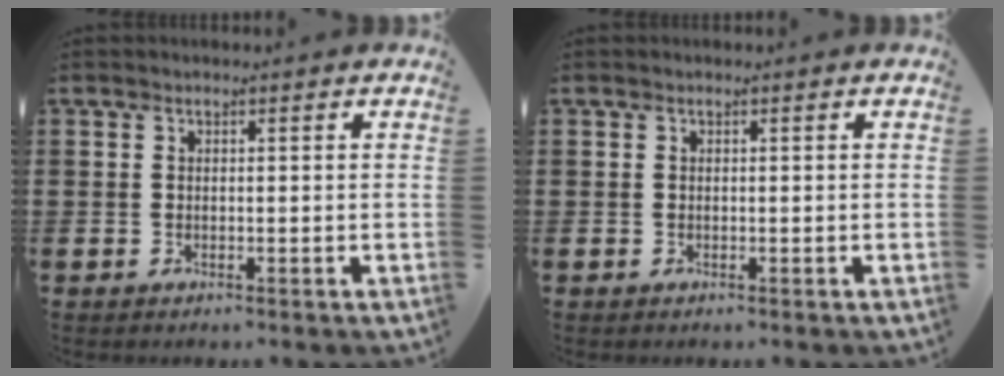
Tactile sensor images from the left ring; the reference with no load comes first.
{"total": 0.0}